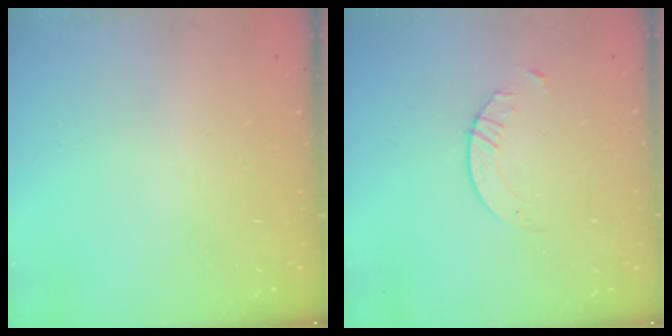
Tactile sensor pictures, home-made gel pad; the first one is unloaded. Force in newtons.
{"total": 2.9, "press": 2.9, "slide": 0.3}